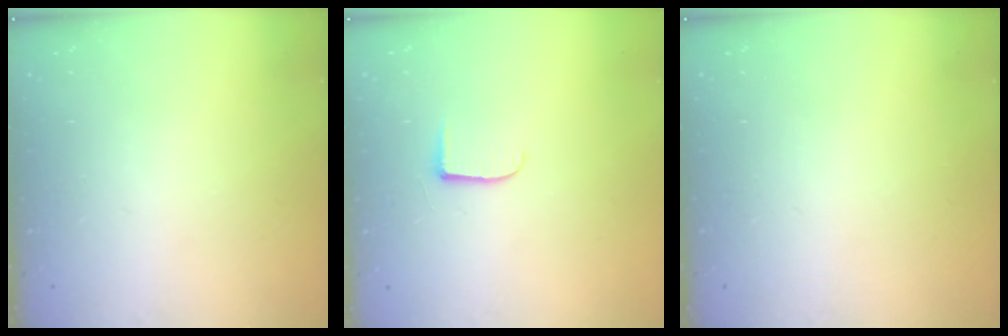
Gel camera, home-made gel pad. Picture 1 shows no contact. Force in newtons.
{"total": 6.1, "press": 6.1, "slide": 0.6}
{"total": 0.0}